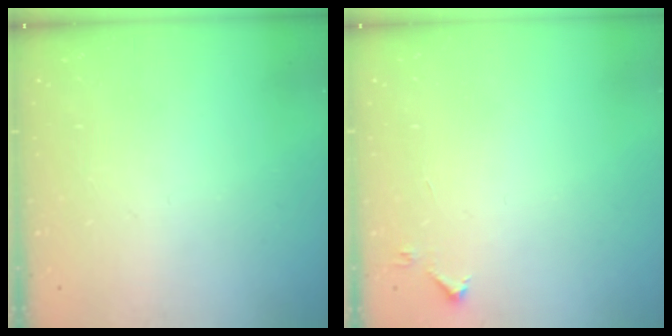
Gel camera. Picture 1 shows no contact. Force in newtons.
{"total": 3.8, "press": 3.7, "slide": 0.6}